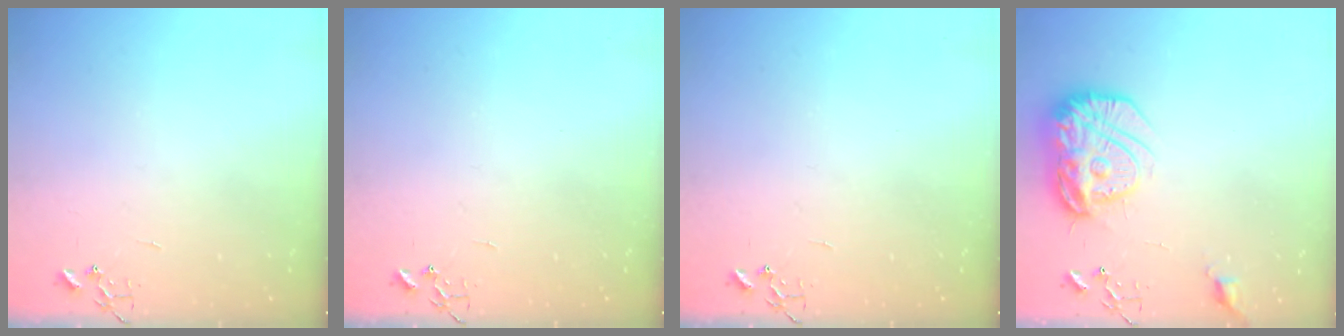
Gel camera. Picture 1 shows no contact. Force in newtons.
{"total": 0.0}
{"total": 0.0}
{"total": 17.7, "press": 17.6, "slide": 1.4}